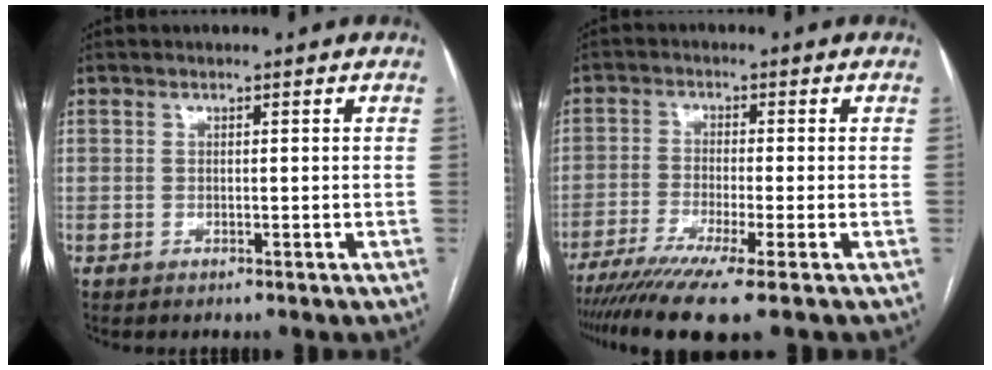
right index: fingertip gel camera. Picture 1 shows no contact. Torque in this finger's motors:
{"motor_torque": [1.55, -0.59, 0.78, 0.16]}